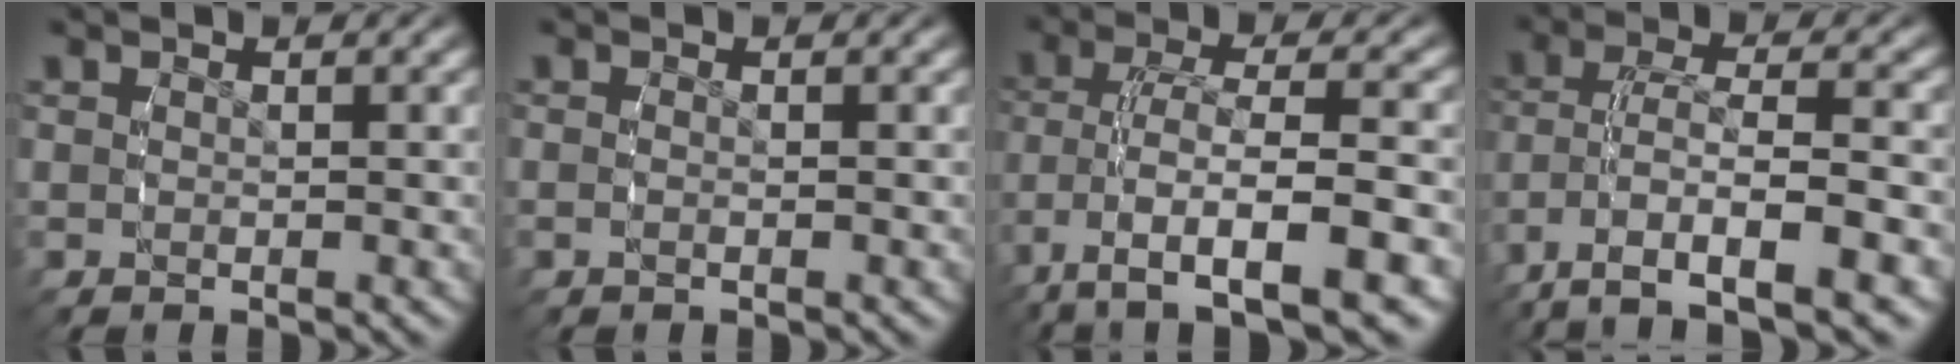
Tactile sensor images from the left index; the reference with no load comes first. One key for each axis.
{"total": 0.6, "fx": -0.4, "fy": 0.1, "fz": 0.4, "tx": -0.012, "ty": -0.002, "tz": -0.008}
{"total": 8.3, "fx": -4.2, "fy": 3.6, "fz": 6.1, "tx": -0.136, "ty": -0.042, "tz": -0.035}
{"total": 6.6, "fx": -3.4, "fy": 3.1, "fz": 4.8, "tx": -0.113, "ty": -0.038, "tz": -0.028}